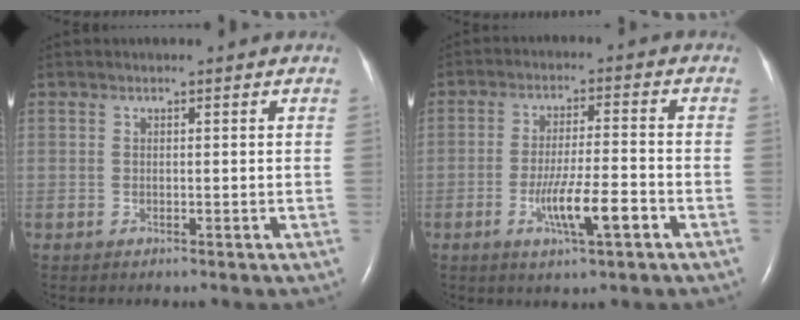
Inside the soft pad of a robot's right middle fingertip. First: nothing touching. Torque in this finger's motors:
{"motor_torque": [1.18, -0.76, 0.59, 0.18]}